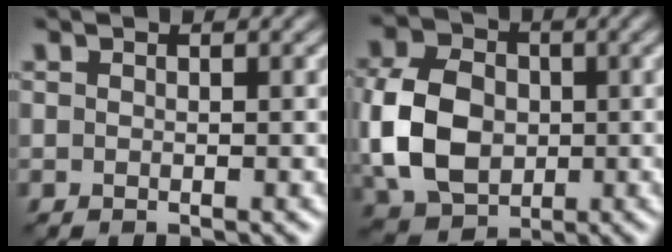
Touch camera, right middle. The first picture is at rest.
{"total": 8.1, "force": [-0.9, 6.1, 5.3], "torque": [-0.125, 0.006, -0.023]}